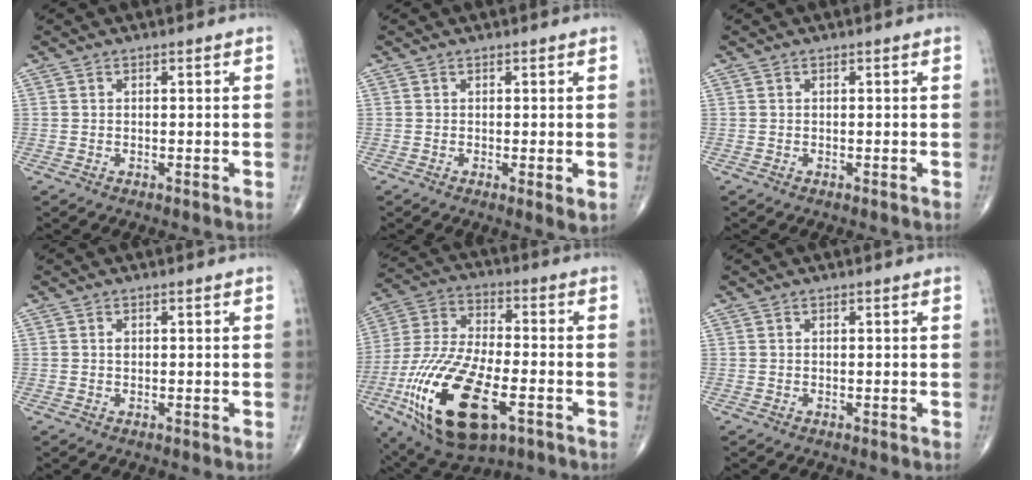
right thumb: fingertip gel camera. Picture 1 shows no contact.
{"total": 2.1, "force": [-0.1, 0.4, 2.1], "torque": [-0.033, -0.009, -0.001]}
{"total": 0.0}
{"total": 0.7, "force": [0.1, 0.5, 0.5], "torque": [-0.005, 0.000, 0.002]}
{"total": 23.9, "force": [-8.8, 10.5, 19.6], "torque": [-0.421, 0.003, -0.149]}
{"total": 0.0}